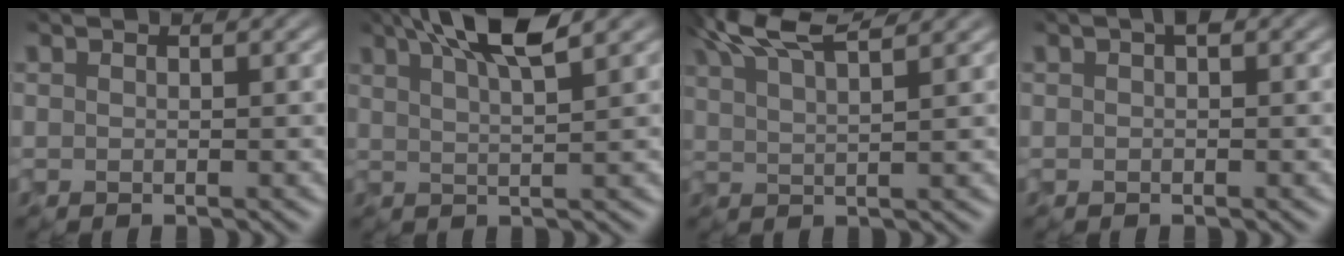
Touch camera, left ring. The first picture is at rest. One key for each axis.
{"total": 6.0, "fx": 3.4, "fy": 1.3, "fz": 4.7, "tx": -0.073, "ty": 0.017, "tz": 0.059}
{"total": 6.5, "fx": 4.5, "fy": 1.9, "fz": 4.3, "tx": -0.083, "ty": 0.028, "tz": 0.066}
{"total": 0.6, "fx": 0.0, "fy": 0.3, "fz": 0.6, "tx": -0.012, "ty": 0.004, "tz": 0.004}